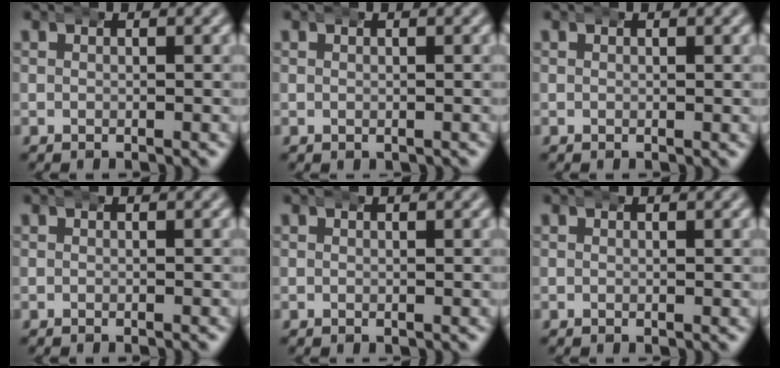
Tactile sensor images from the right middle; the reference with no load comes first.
{"total": 0.0}
{"total": 0.0}
{"total": 0.0}
{"total": 0.0}
{"total": 0.0}